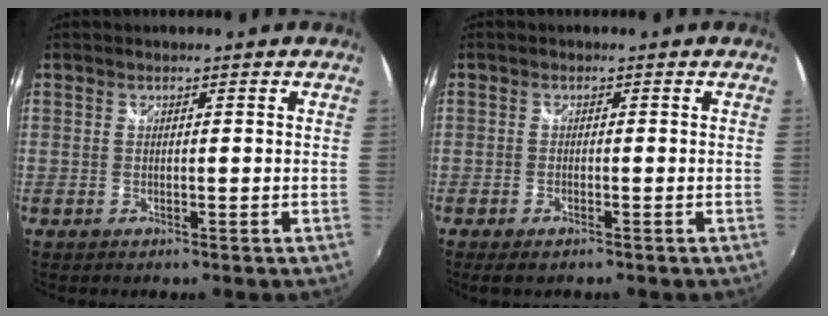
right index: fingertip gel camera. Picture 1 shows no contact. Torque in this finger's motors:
{"motor_torque": [0.37, 0.06, 0.06, 0.01]}